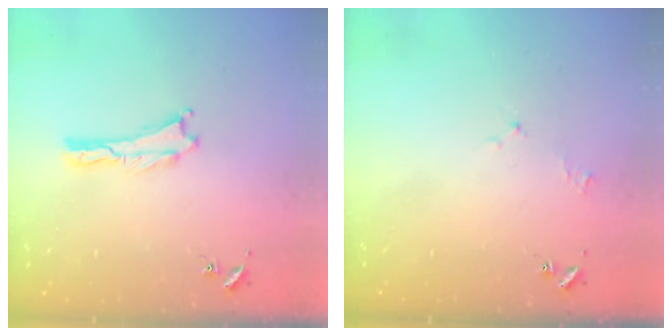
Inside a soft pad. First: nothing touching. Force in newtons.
{"total": 1.6, "press": 1.5, "slide": 0.3}